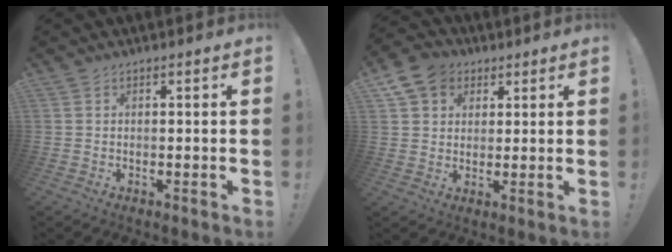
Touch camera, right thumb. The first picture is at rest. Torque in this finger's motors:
{"motor_torque": [0.59, 1.51, 0.07, 0.07, 0.13]}